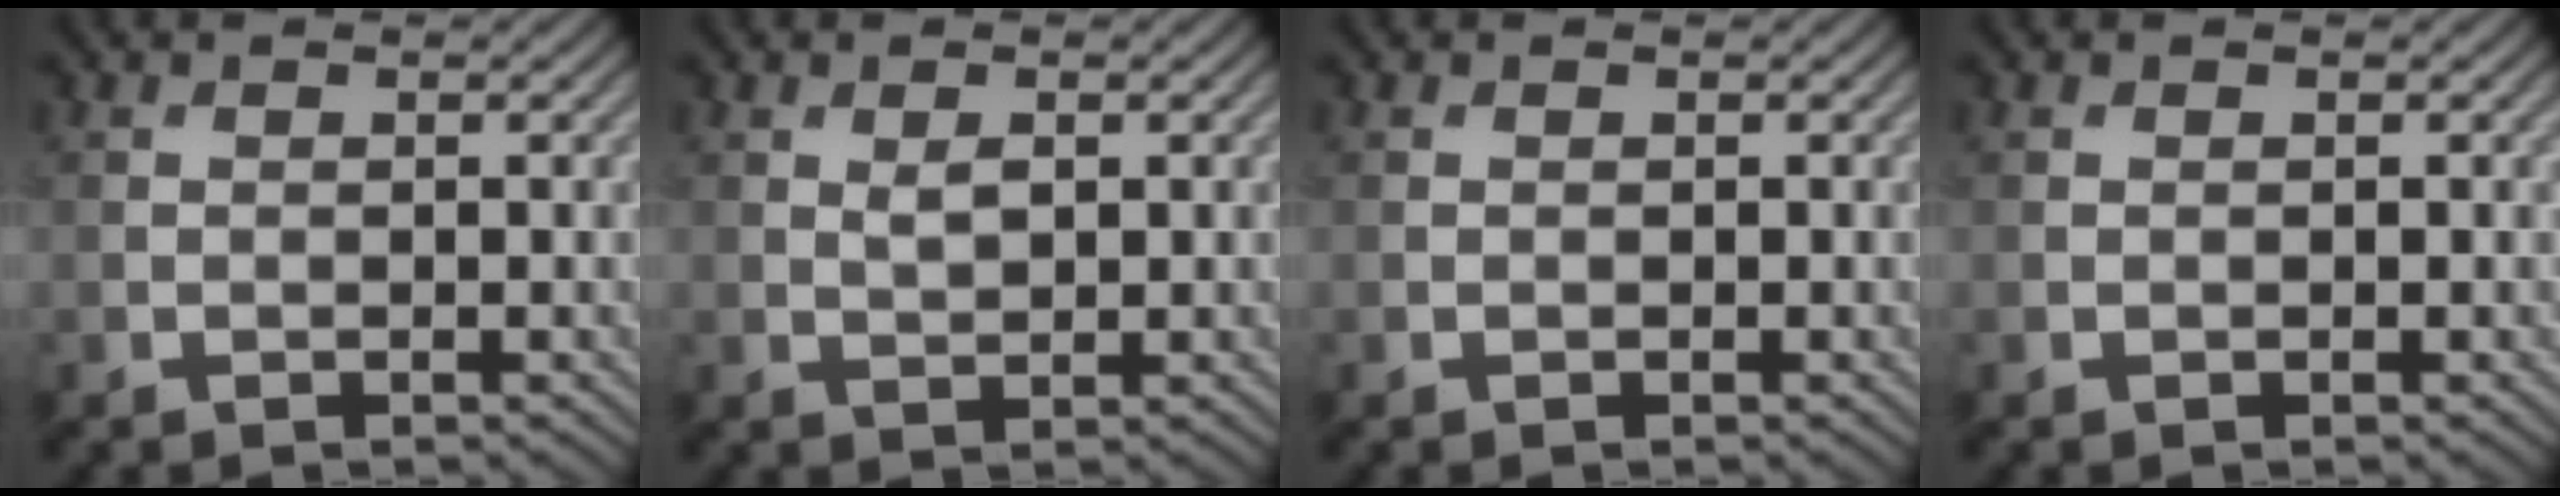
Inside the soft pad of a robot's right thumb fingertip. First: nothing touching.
{"total": 1.6, "force": [0.6, 0.8, 1.3], "torque": [-0.028, -0.004, 0.014]}
{"total": 0.0}
{"total": 0.0}